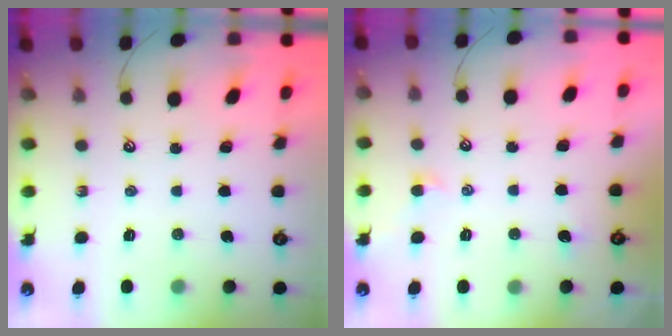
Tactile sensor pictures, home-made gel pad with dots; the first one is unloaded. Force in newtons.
{"total": 1.2, "press": 1.0, "slide": 0.6}